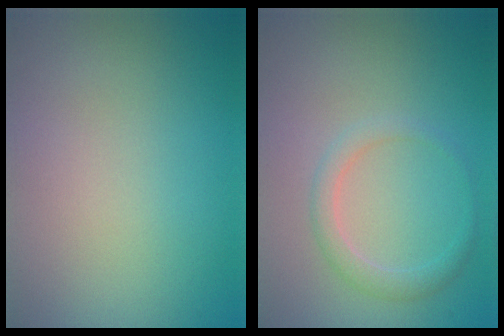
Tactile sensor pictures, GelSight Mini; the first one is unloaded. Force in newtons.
{"total": 1.7, "press": 1.7, "slide": 0.1}